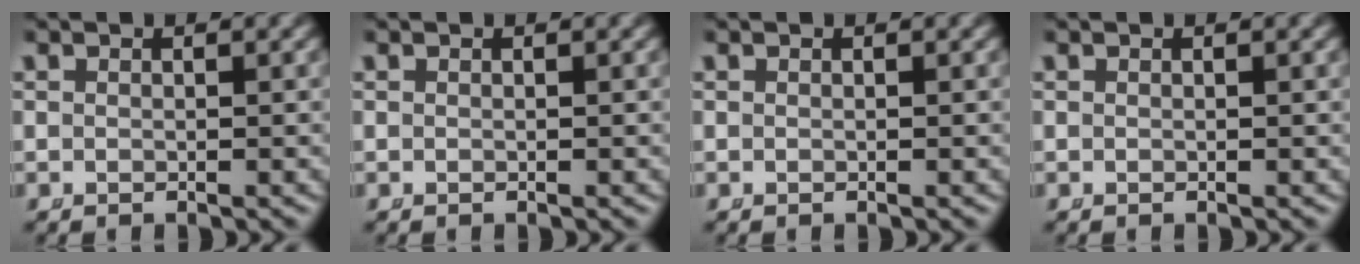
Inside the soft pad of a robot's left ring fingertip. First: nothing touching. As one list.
[{"total": 0.0}, {"total": 0.0}, {"total": 0.0}]